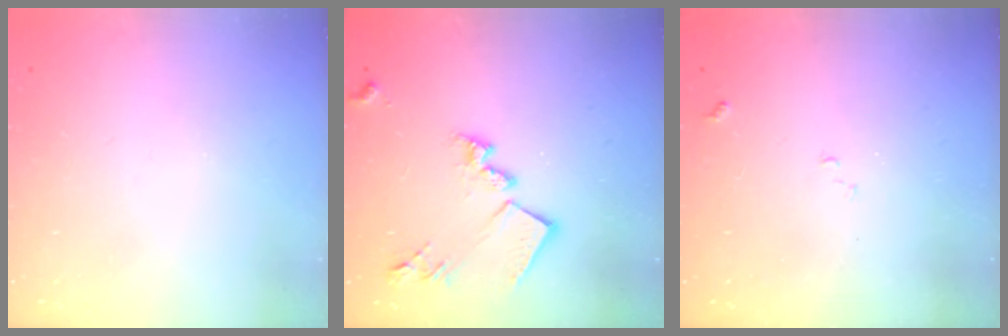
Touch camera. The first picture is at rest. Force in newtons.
{"total": 16.0, "press": 16.0, "slide": 0.9}
{"total": 7.4, "press": 7.4, "slide": 0.9}